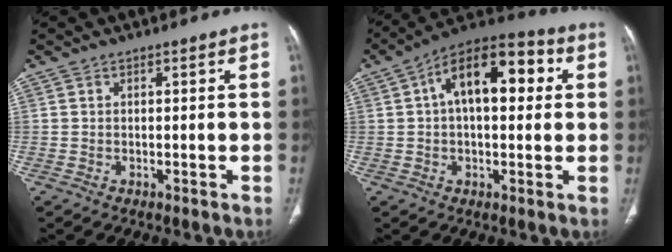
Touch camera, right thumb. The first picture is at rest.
{"total": 16.0, "force": [3.5, 8.3, 13.2], "torque": [-0.179, 0.036, 0.046]}